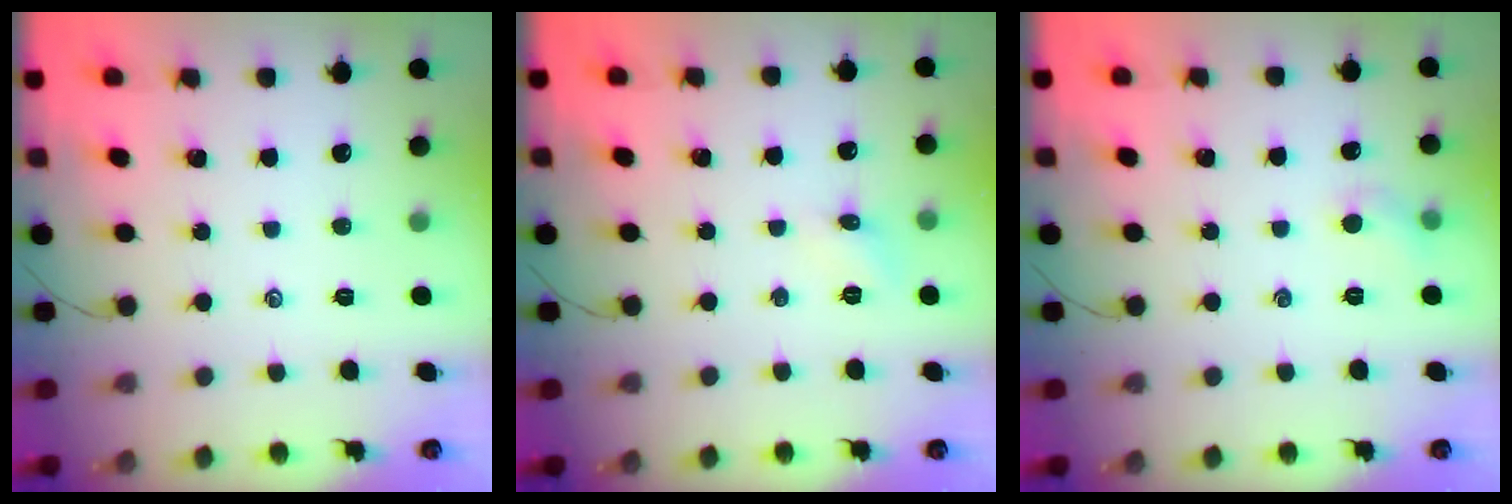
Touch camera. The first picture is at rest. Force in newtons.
{"total": 4.7, "press": 4.4, "slide": 1.6}
{"total": 4.9, "press": 4.6, "slide": 1.7}